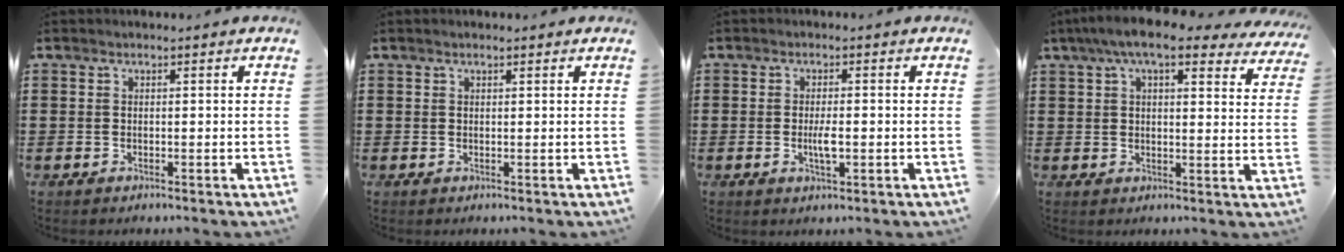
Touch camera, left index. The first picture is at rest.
{"total": 0.6, "force": [0.4, 0.1, 0.5], "torque": [-0.009, 0.002, 0.008]}
{"total": 3.1, "force": [-0.4, 0.8, 3.0], "torque": [-0.059, -0.006, -0.008]}
{"total": 8.2, "force": [6.2, 1.6, 5.2], "torque": [-0.110, -0.007, 0.109]}